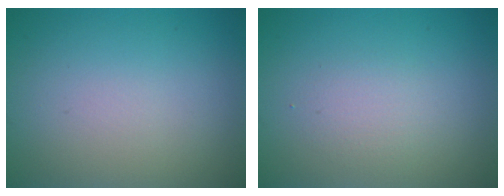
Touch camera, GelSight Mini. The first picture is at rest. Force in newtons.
{"total": 1.5, "press": 1.5, "slide": 0.1}